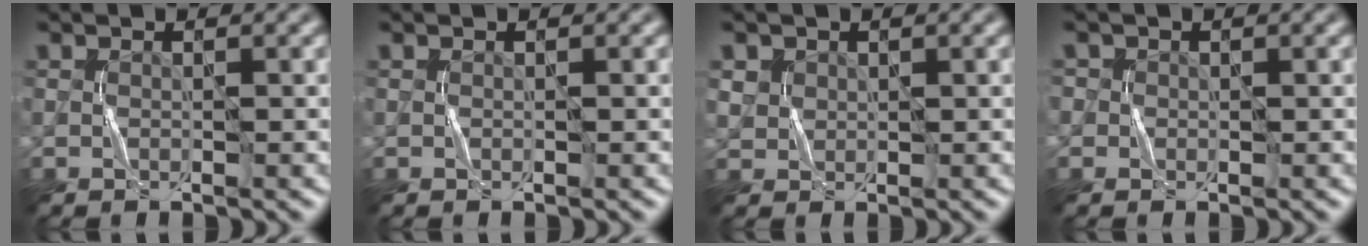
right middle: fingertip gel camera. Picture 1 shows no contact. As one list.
[{"total": 0.0}, {"total": 1.4, "force": [0.6, 1.3, 0.3], "torque": [-0.006, -0.004, 0.017]}, {"total": 1.0, "force": [0.2, 1.0, 0.2], "torque": [0.002, 0.003, -0.008]}]